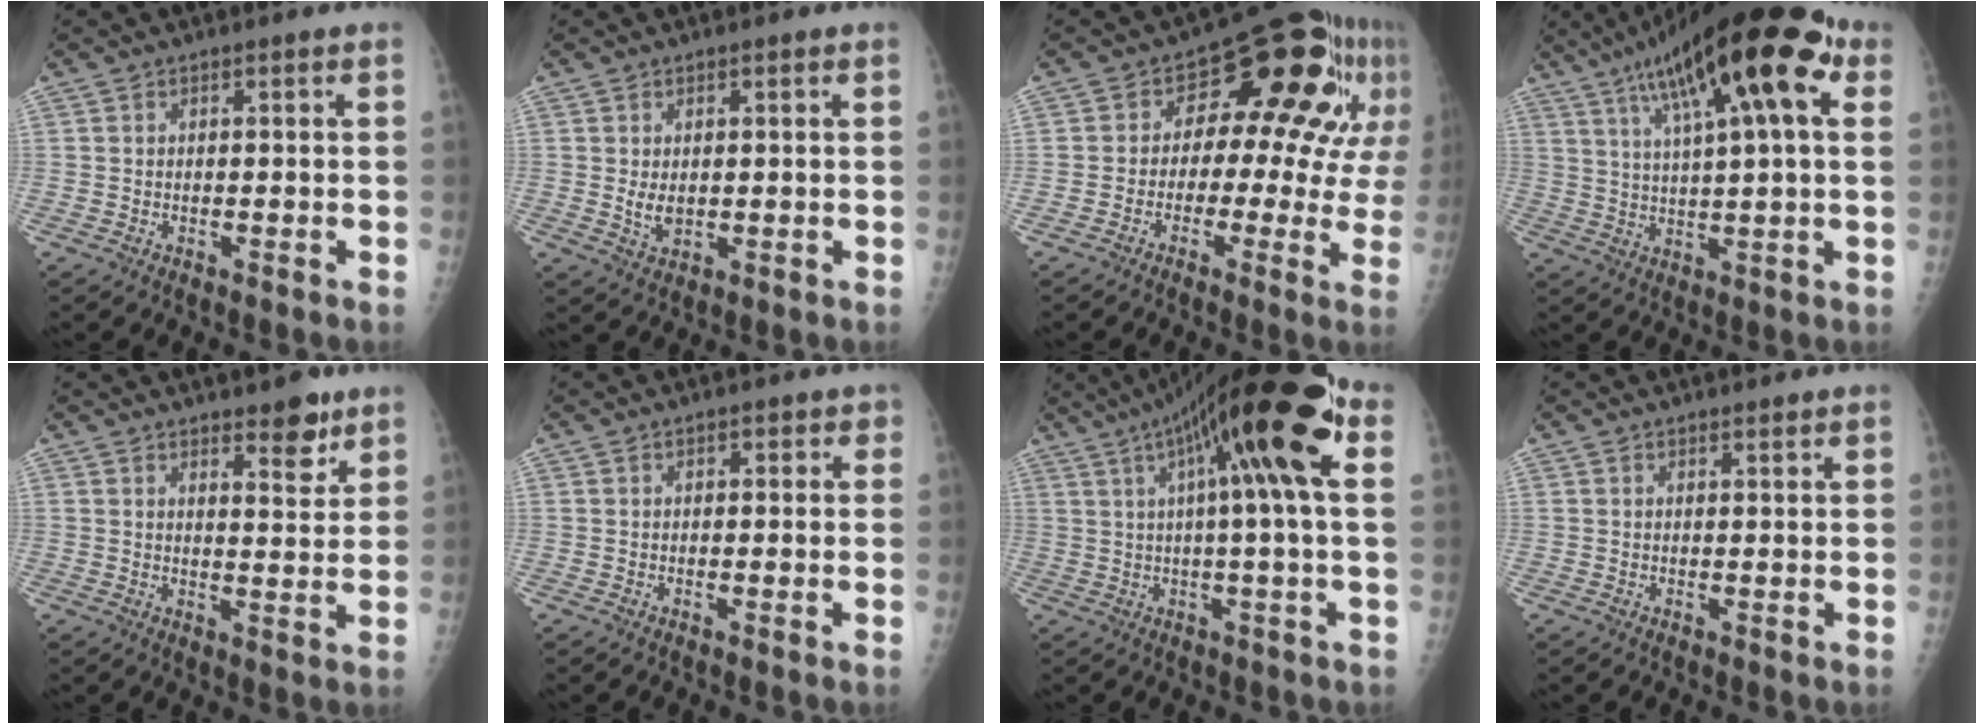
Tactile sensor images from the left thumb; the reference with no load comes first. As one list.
[{"total": 3.6, "force": [0.2, 2.4, 2.7], "torque": [-0.036, -0.007, 0.009]}, {"total": 17.5, "force": [4.5, 10.3, 13.4], "torque": [-0.110, 0.021, 0.047]}, {"total": 22.3, "force": [9.5, 6.2, 19.2], "torque": [-0.297, 0.017, 0.148]}, {"total": 5.4, "force": [3.9, 2.1, 3.2], "torque": [-0.025, -0.027, 0.053]}, {"total": 1.6, "force": [0.6, 1.2, 0.9], "torque": [0.008, 0.003, 0.002]}, {"total": 19.8, "force": [6.4, 3.0, 18.5], "torque": [-0.300, 0.033, 0.091]}, {"total": 1.0, "force": [0.8, 0.3, 0.5], "torque": [-0.006, -0.005, 0.012]}]